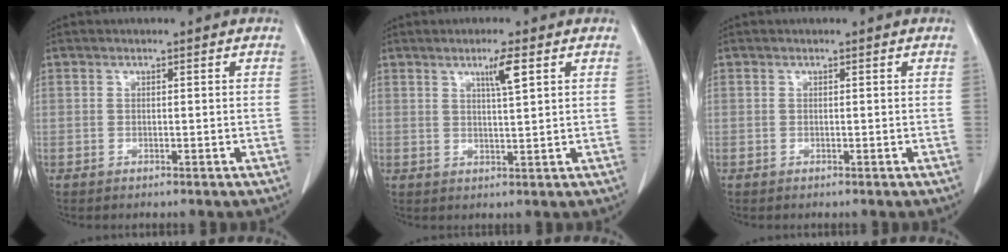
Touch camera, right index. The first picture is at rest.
{"total": 3.6, "force": [1.8, -0.2, 3.2], "torque": [-0.058, -0.005, 0.032]}
{"total": 0.0}